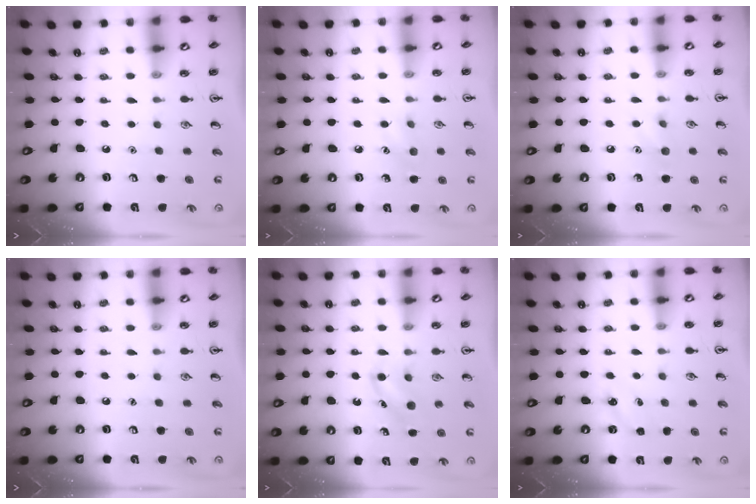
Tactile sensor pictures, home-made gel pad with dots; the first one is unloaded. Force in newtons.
{"total": 7.7, "press": 7.4, "slide": 1.9}
{"total": 6.2, "press": 5.9, "slide": 1.9}
{"total": 0.0}
{"total": 5.1, "press": 4.8, "slide": 1.5}
{"total": 3.5, "press": 3.4, "slide": 1.1}